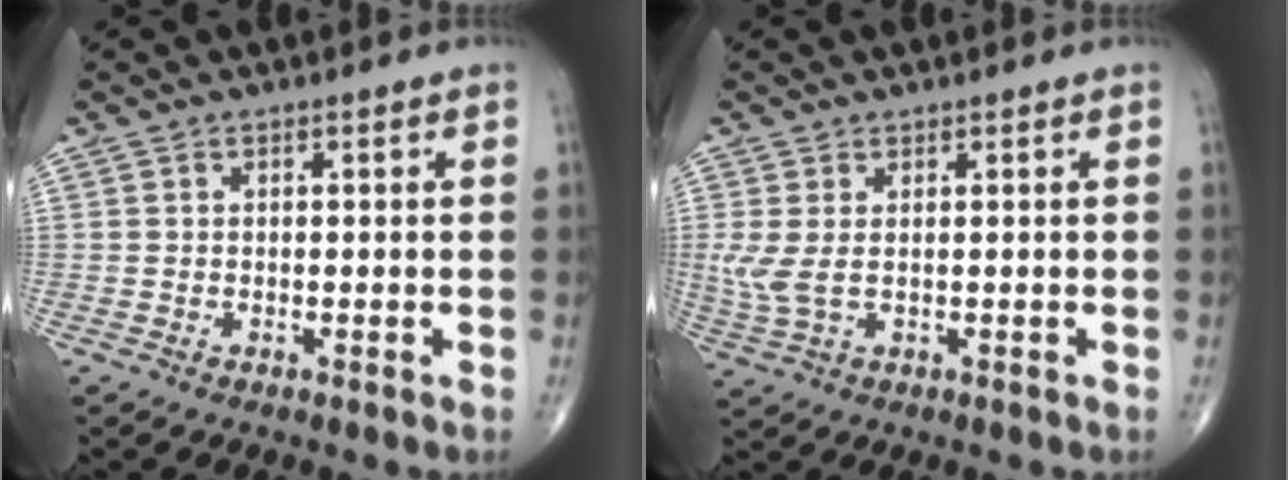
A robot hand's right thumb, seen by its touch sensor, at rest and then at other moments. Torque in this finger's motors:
{"motor_torque": [-0.27, -0.06, 0.57, 0.25, 0.07]}